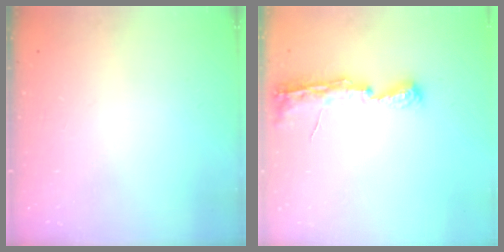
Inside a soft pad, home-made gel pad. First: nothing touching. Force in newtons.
{"total": 7.6, "press": 7.5, "slide": 0.6}